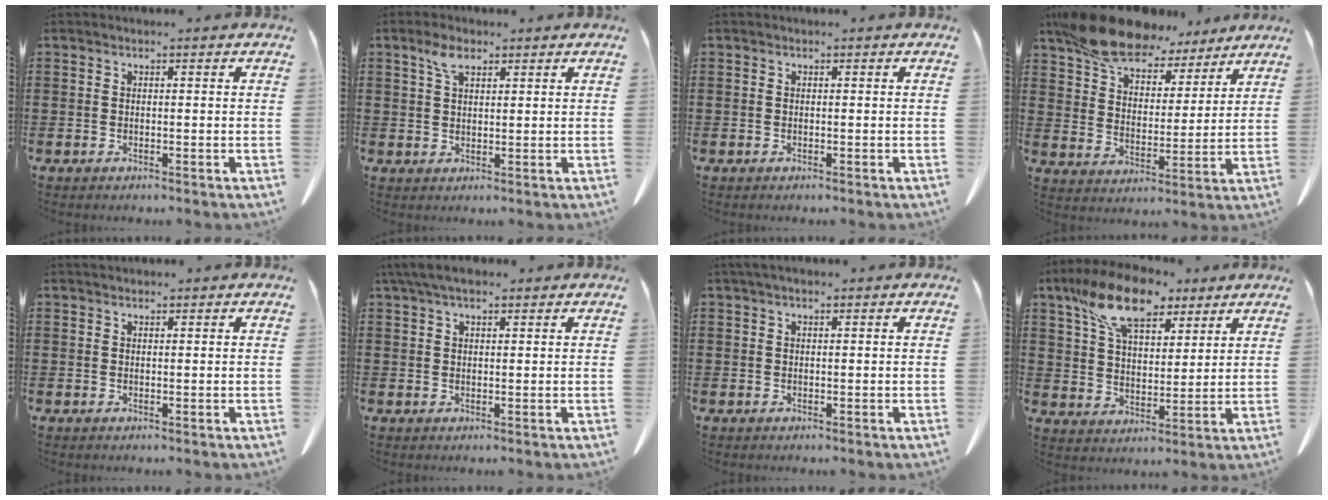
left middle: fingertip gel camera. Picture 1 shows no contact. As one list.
[{"total": 3.4, "force": [2.1, 1.7, 2.2], "torque": [-0.050, 0.006, 0.038]}, {"total": 0.0}, {"total": 12.2, "force": [10.4, 4.4, 4.5], "torque": [-0.118, -0.040, 0.193]}, {"total": 0.8, "force": [0.8, 0.2, 0.1], "torque": [-0.004, 0.001, 0.015]}, {"total": 3.9, "force": [2.7, 1.1, 2.6], "torque": [-0.058, 0.003, 0.050]}, {"total": 1.4, "force": [0.8, 0.5, 1.0], "torque": [-0.022, 0.003, 0.014]}, {"total": 12.2, "force": [8.2, 5.4, 7.3], "torque": [-0.157, -0.007, 0.155]}]